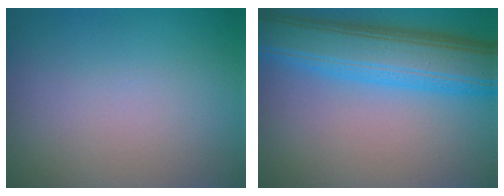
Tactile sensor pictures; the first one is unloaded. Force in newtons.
{"total": 9.3, "press": 9.3, "slide": 0.2}